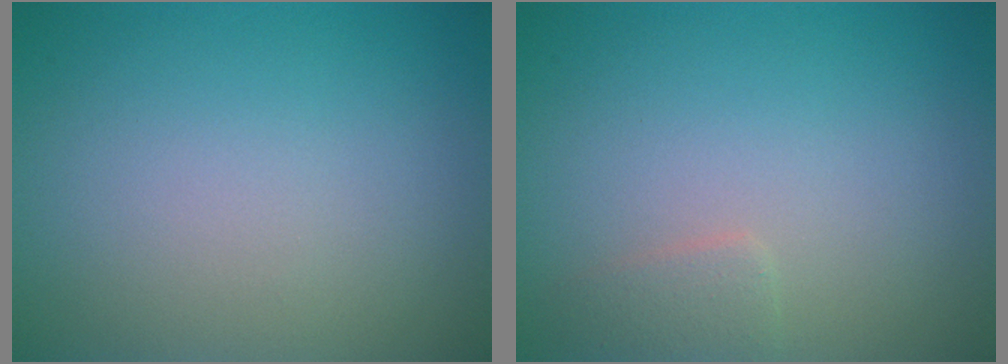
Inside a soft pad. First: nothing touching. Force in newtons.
{"total": 1.2, "press": 1.2, "slide": 0.0}